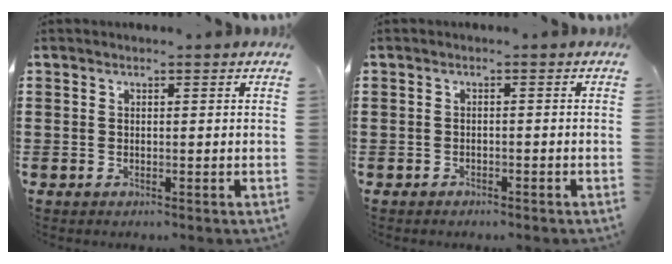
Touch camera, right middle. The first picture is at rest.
{"total": 0.9, "force": [-0.8, 0.3, 0.1], "torque": [-0.004, 0.000, -0.018]}